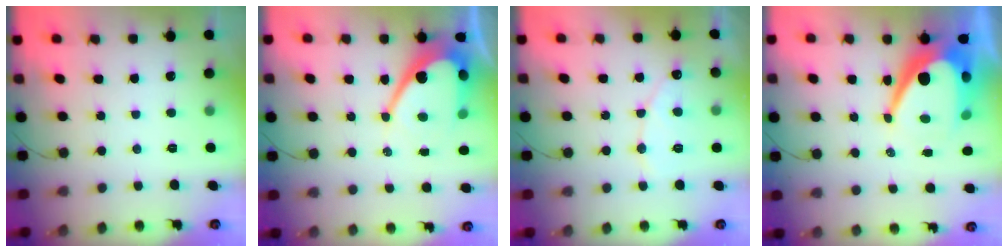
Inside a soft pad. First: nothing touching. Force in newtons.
{"total": 13.7, "press": 13.6, "slide": 1.2}
{"total": 8.3, "press": 8.3, "slide": 0.6}
{"total": 16.5, "press": 16.4, "slide": 1.5}